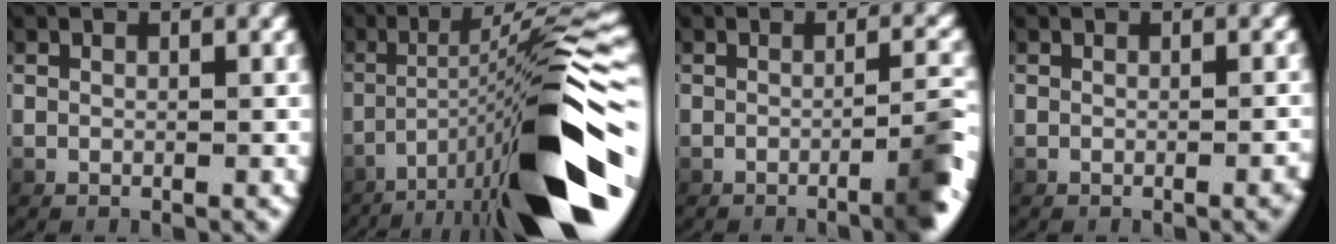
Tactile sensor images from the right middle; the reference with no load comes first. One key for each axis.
{"total": 13.1, "fx": -3.9, "fy": 2.7, "fz": 12.2, "tx": -0.184, "ty": 0.003, "tz": -0.047}
{"total": 3.8, "fx": -1.6, "fy": 0.5, "fz": 3.4, "tx": -0.049, "ty": 0.002, "tz": -0.026}
{"total": 0.9, "fx": -0.6, "fy": 0.0, "fz": 0.7, "tx": -0.006, "ty": 0.008, "tz": -0.013}